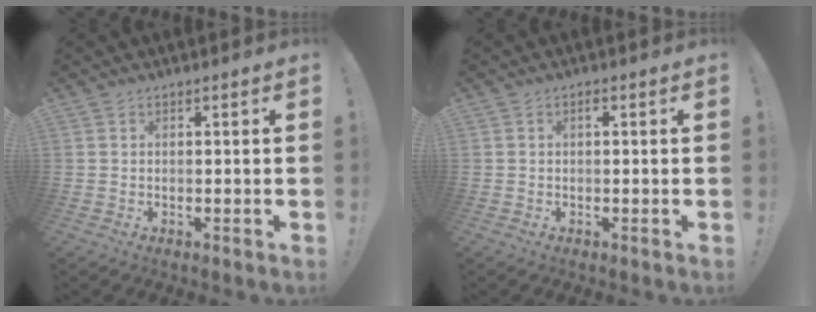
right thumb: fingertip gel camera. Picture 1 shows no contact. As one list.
[{"total": 0.7, "force": [0.1, 0.1, 0.7], "torque": [-0.012, 0.002, -0.001]}]